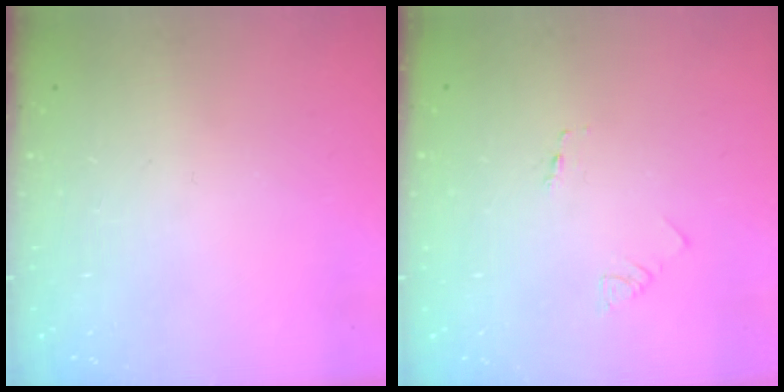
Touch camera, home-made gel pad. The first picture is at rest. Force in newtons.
{"total": 1.6, "press": 1.6, "slide": 0.1}